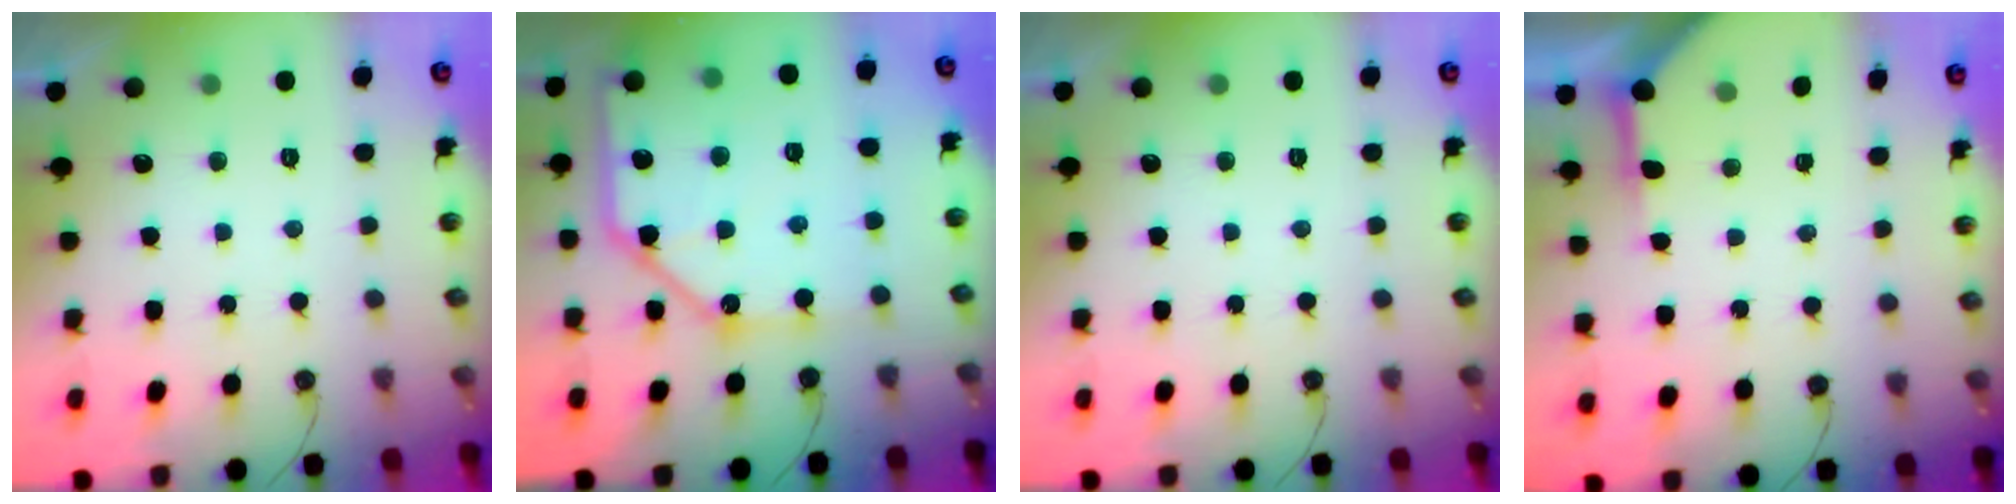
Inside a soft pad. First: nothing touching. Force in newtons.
{"total": 17.3, "press": 17.1, "slide": 2.2}
{"total": 0.0}
{"total": 4.8, "press": 4.8, "slide": 0.1}